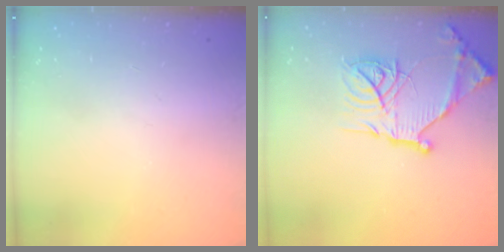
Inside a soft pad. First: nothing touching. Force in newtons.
{"total": 20.2, "press": 20.1, "slide": 1.9}